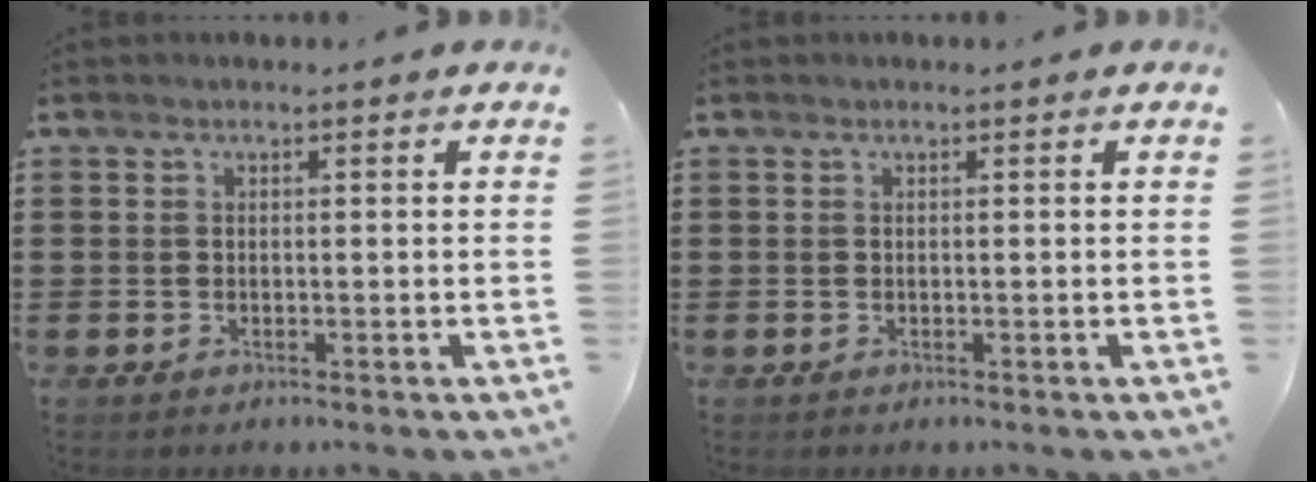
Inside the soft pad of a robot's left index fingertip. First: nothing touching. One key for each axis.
{"total": 0.0}